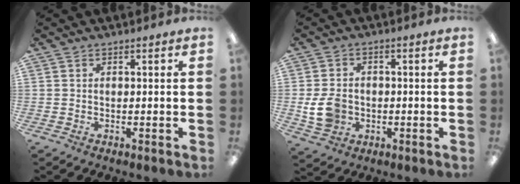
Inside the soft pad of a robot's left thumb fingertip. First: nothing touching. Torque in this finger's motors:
{"motor_torque": [0.04, 0.29, 0.21, -0.20, 0.02]}